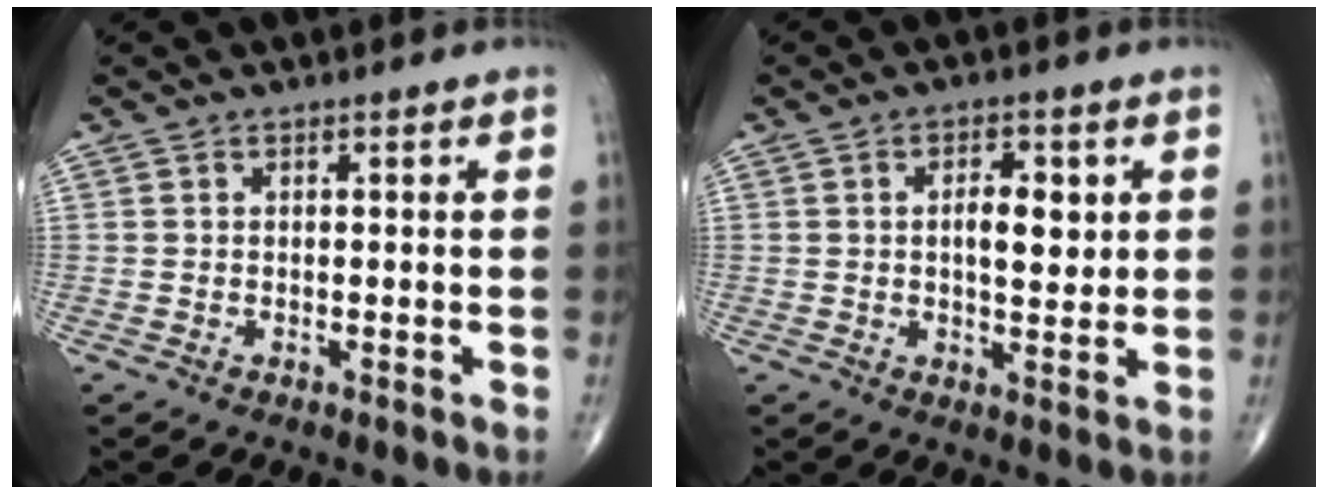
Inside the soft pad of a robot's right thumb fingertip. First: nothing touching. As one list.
[{"total": 6.3, "force": [1.2, 3.0, 5.4], "torque": [-0.068, -0.006, 0.018]}]